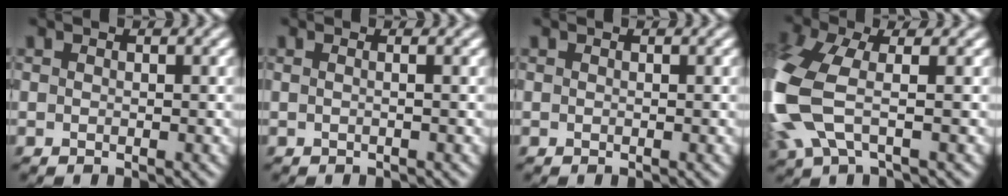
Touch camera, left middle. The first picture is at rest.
{"total": 0.7, "force": [0.1, -0.1, 0.7], "torque": [-0.016, -0.007, -0.004]}
{"total": 0.0}
{"total": 8.0, "force": [-1.1, 4.0, 6.9], "torque": [-0.199, -0.002, -0.034]}